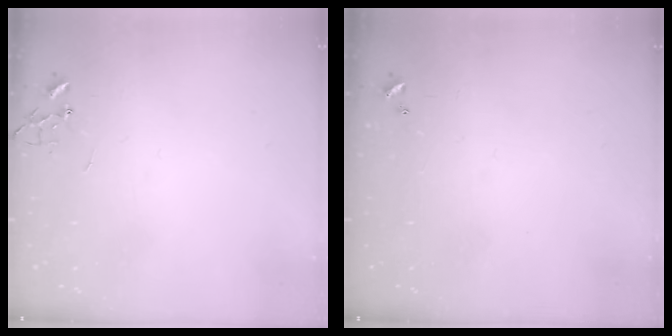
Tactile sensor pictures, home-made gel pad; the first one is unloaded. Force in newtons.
{"total": 0.0}